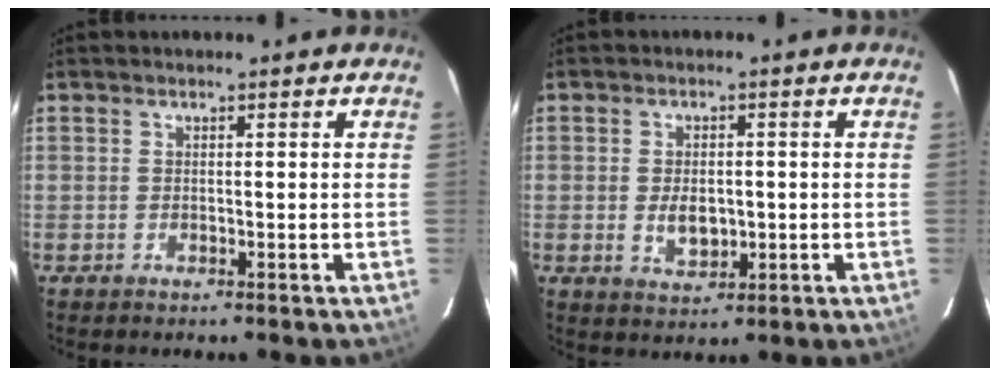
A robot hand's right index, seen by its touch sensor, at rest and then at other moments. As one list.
[{"total": 5.0, "force": [-0.6, 3.2, 3.8], "torque": [-0.071, -0.005, -0.004]}]